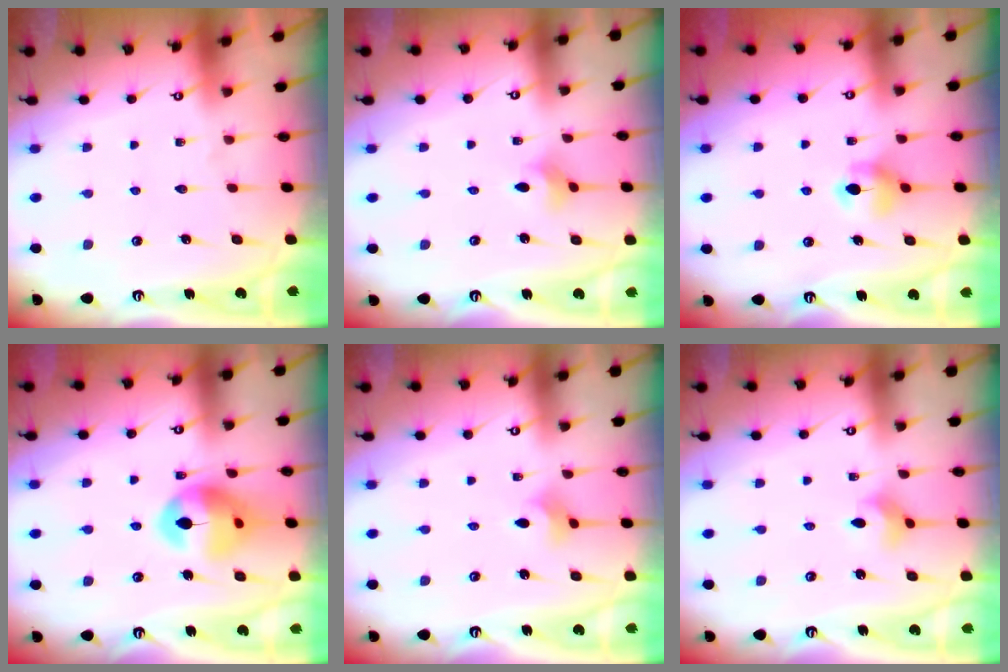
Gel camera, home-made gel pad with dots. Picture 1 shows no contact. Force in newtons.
{"total": 2.3, "press": 2.3, "slide": 0.5}
{"total": 5.7, "press": 5.7, "slide": 0.8}
{"total": 13.8, "press": 13.7, "slide": 1.6}
{"total": 3.9, "press": 3.8, "slide": 0.5}
{"total": 4.2, "press": 4.2, "slide": 0.6}